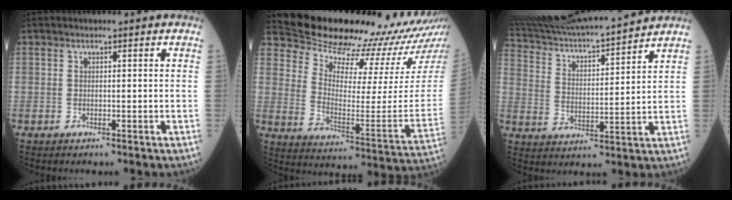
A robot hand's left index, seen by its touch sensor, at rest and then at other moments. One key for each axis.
{"total": 20.2, "fx": 19.6, "fy": 0.1, "fz": 5.0, "tx": -0.101, "ty": -0.120, "tz": 0.266}
{"total": 19.9, "fx": 18.7, "fy": 0.5, "fz": 6.7, "tx": -0.129, "ty": 0.003, "tz": 0.303}